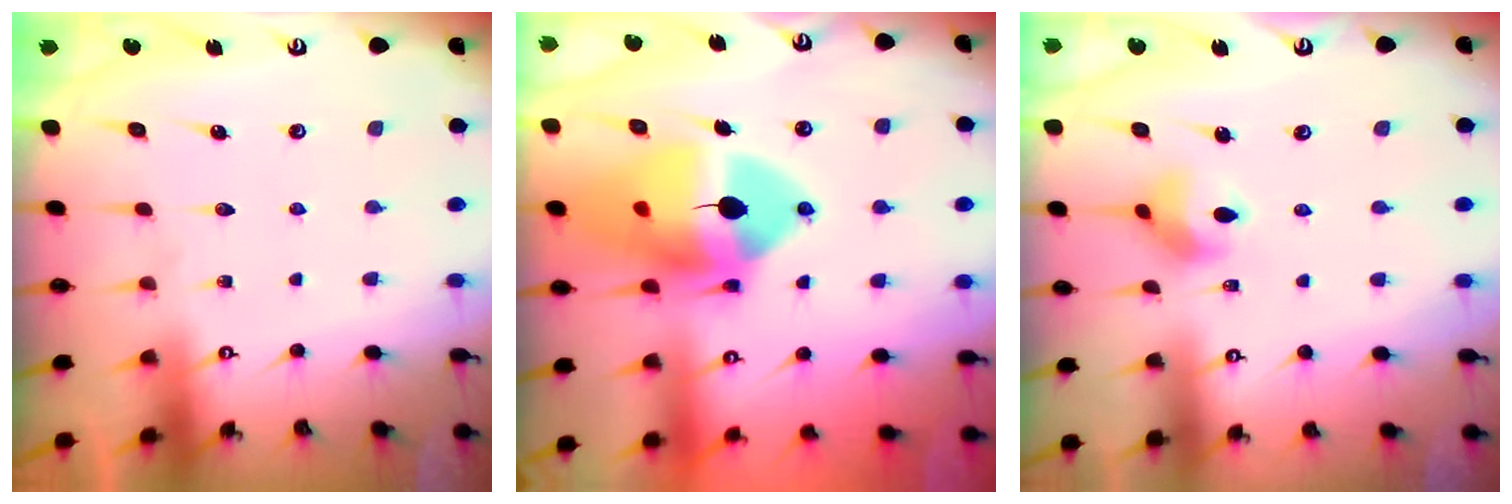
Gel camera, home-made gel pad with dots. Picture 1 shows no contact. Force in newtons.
{"total": 19.9, "press": 19.7, "slide": 2.5}
{"total": 8.8, "press": 8.6, "slide": 2.1}